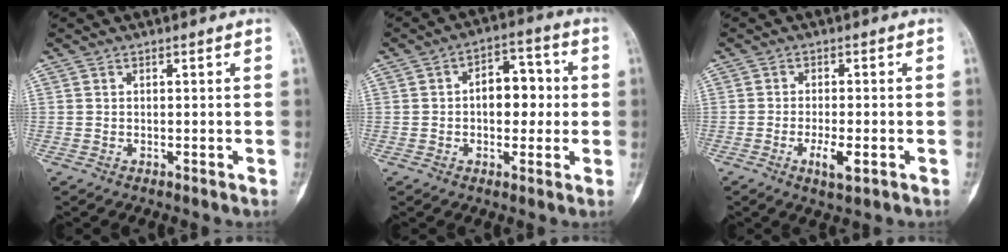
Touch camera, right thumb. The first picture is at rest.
{"total": 8.8, "force": [0.2, 5.5, 6.9], "torque": [-0.065, 0.023, -0.005]}
{"total": 4.6, "force": [-1.8, 1.4, 4.0], "torque": [-0.074, -0.001, -0.027]}